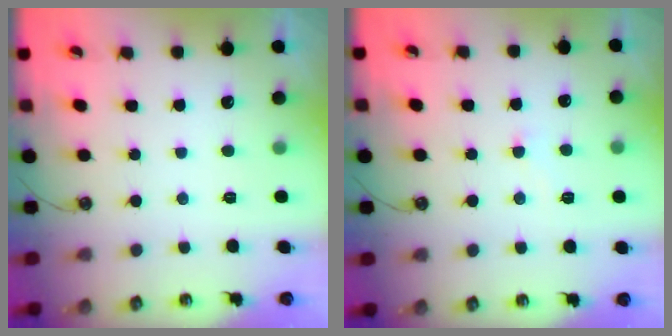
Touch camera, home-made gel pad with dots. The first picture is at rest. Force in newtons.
{"total": 2.4, "press": 2.3, "slide": 0.7}